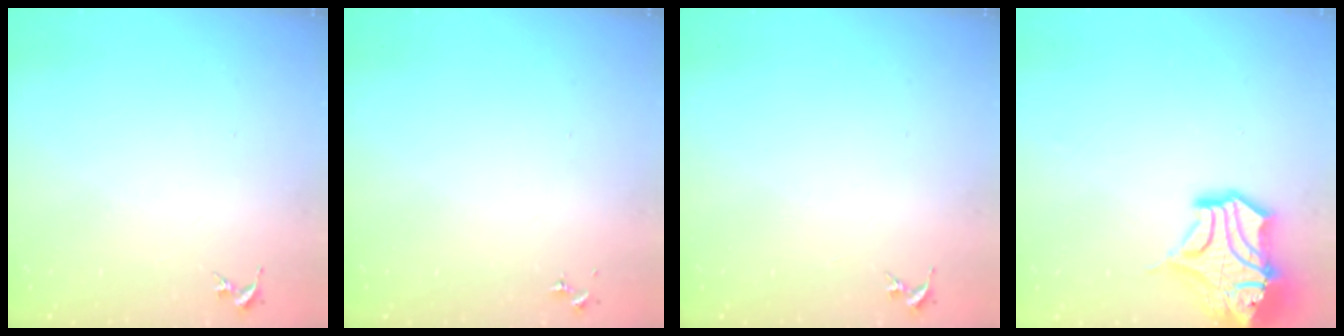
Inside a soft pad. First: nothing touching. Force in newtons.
{"total": 0.0}
{"total": 0.0}
{"total": 16.9, "press": 16.7, "slide": 2.3}